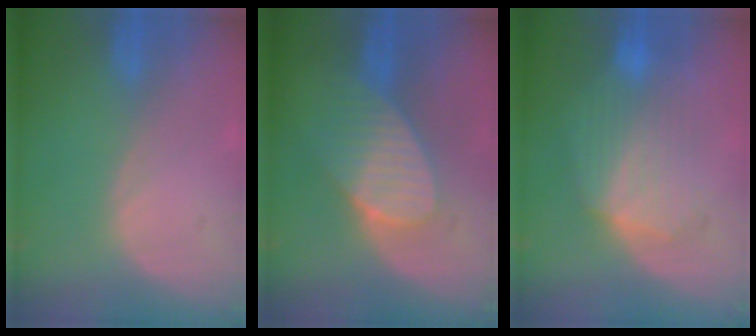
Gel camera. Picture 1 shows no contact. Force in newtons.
{"total": 7.0, "press": 6.9, "slide": 0.8}
{"total": 7.4, "press": 7.4, "slide": 0.2}